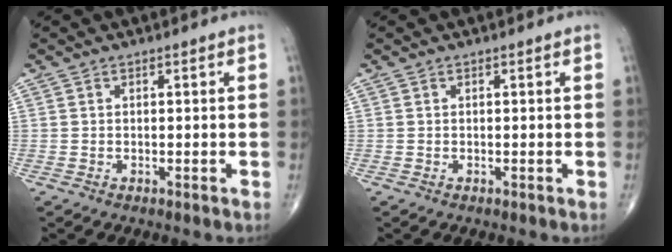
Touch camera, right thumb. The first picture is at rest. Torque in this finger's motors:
{"motor_torque": [0.00, 0.00, 0.01, 0.00, 0.00]}